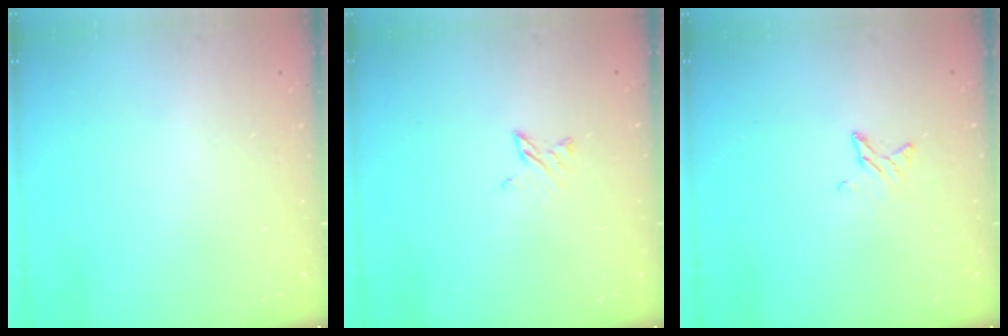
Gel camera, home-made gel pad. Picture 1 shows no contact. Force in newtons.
{"total": 3.4, "press": 3.4, "slide": 0.4}
{"total": 3.9, "press": 3.9, "slide": 0.2}